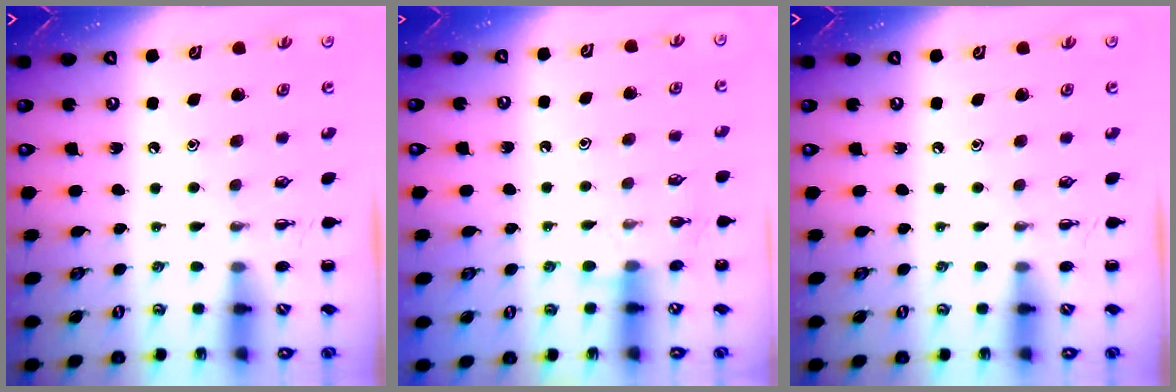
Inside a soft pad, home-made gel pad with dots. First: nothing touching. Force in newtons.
{"total": 6.7, "press": 6.5, "slide": 1.3}
{"total": 0.0}